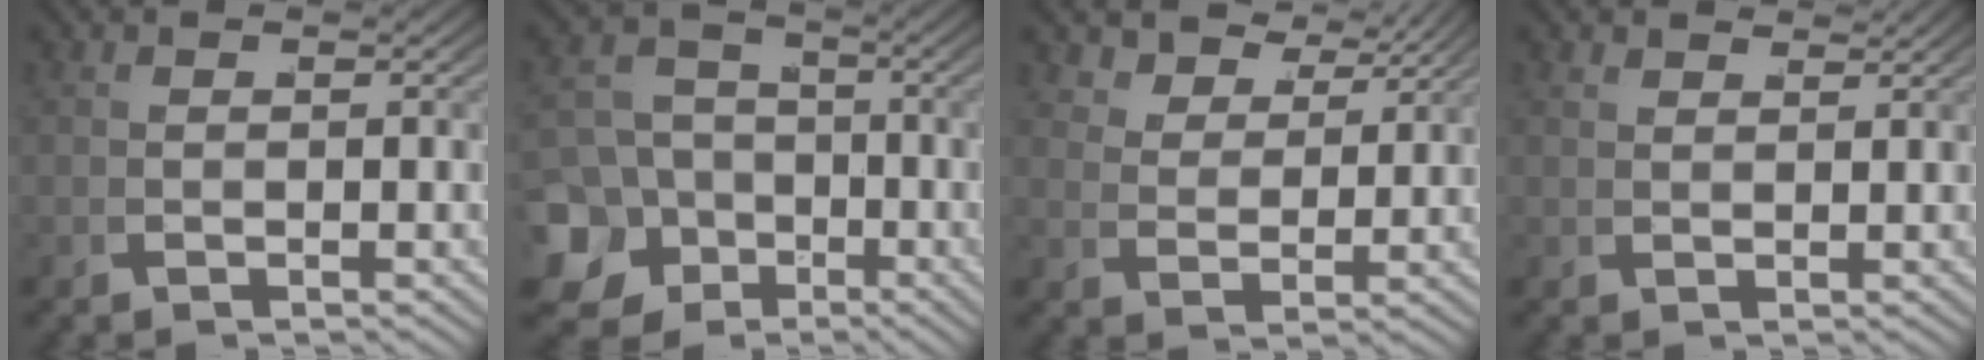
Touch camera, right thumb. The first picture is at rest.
{"total": 13.0, "force": [-4.6, 11.0, 5.1], "torque": [-0.083, -0.063, -0.065]}
{"total": 4.4, "force": [4.0, 1.3, 1.4], "torque": [-0.024, 0.004, 0.075]}
{"total": 2.0, "force": [2.0, -0.1, 0.0], "torque": [0.007, 0.001, 0.040]}